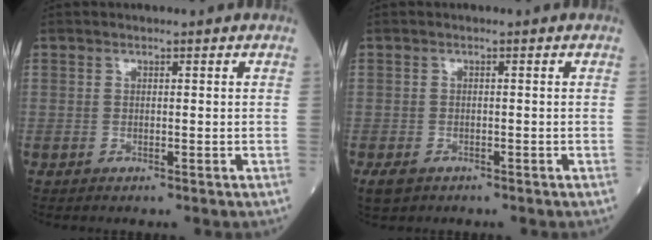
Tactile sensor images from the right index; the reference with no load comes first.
{"total": 2.3, "force": [-1.5, 1.4, 1.1], "torque": [-0.024, -0.002, -0.019]}